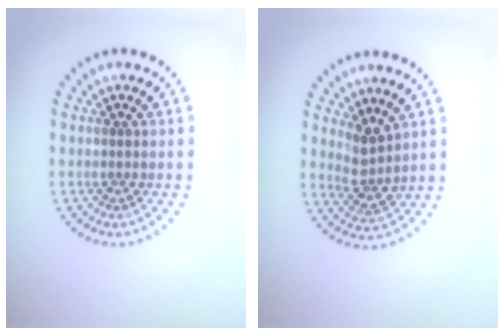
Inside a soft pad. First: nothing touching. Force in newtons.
{"total": 2.5, "press": 2.0, "slide": 1.6}